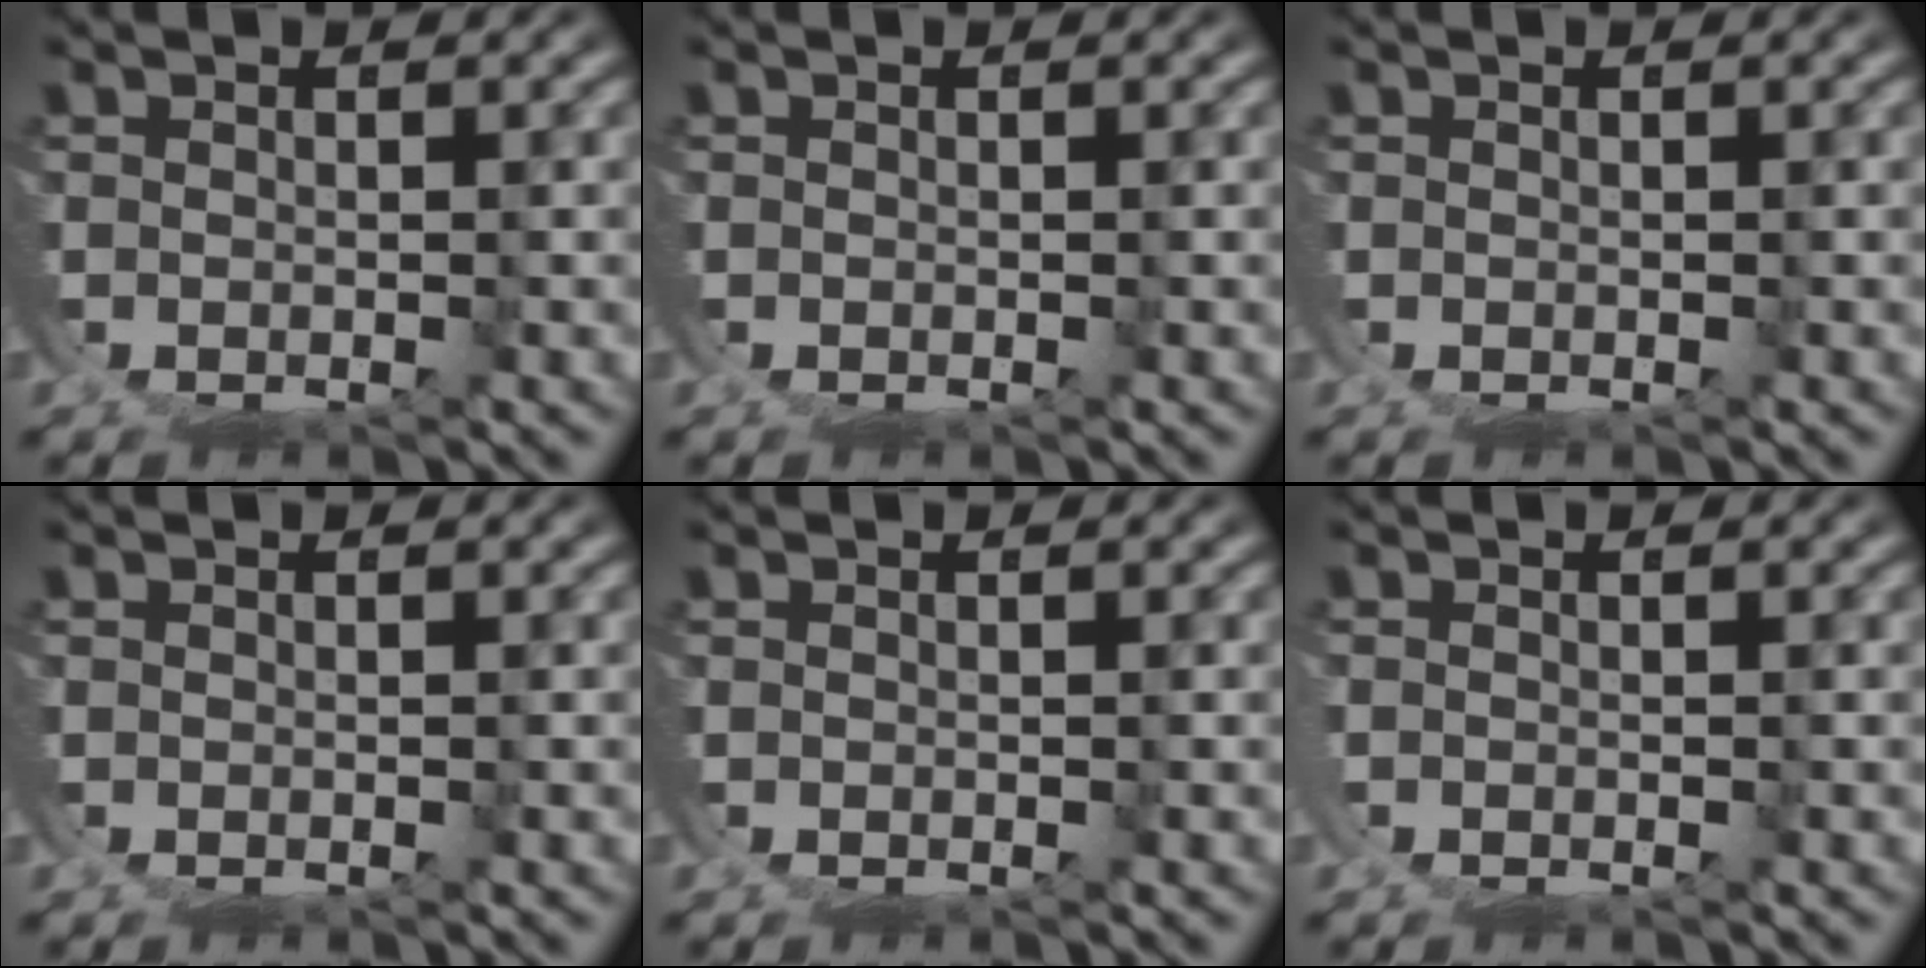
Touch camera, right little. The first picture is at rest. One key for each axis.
{"total": 0.0}
{"total": 0.0}
{"total": 0.0}
{"total": 0.0}
{"total": 0.9, "fx": -0.1, "fy": 0.8, "fz": 0.4, "tx": -0.013, "ty": 0.001, "tz": -0.004}